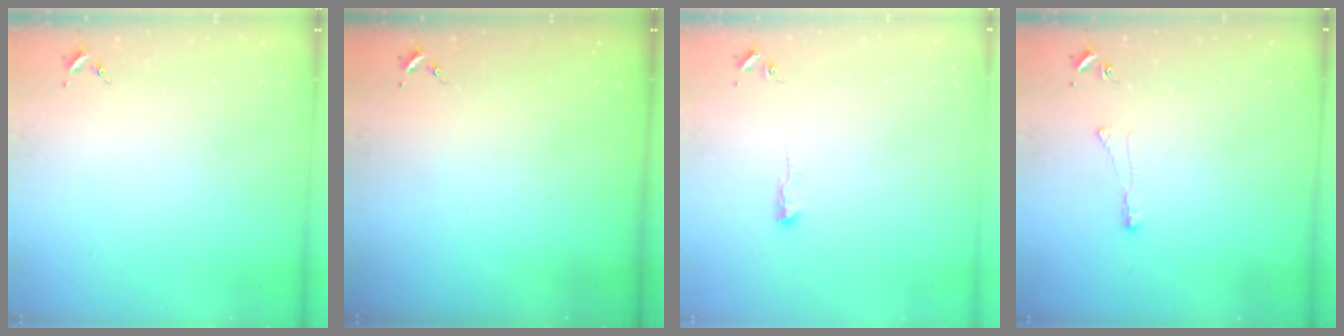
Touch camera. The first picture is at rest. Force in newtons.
{"total": 0.0}
{"total": 3.7, "press": 3.7, "slide": 0.5}
{"total": 3.1, "press": 3.0, "slide": 0.6}